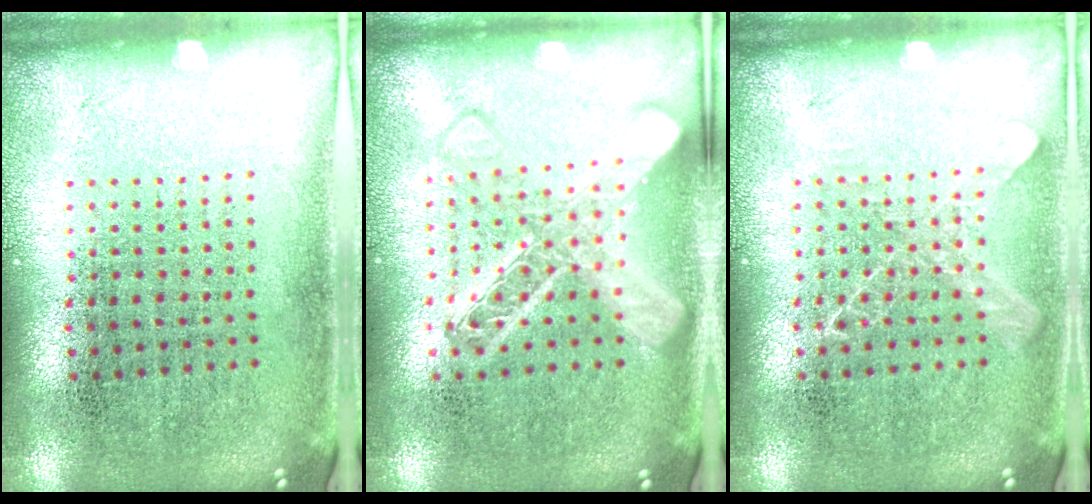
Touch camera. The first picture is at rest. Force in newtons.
{"total": 3.2, "press": 3.1, "slide": 0.6}
{"total": 1.1, "press": 1.1, "slide": 0.2}